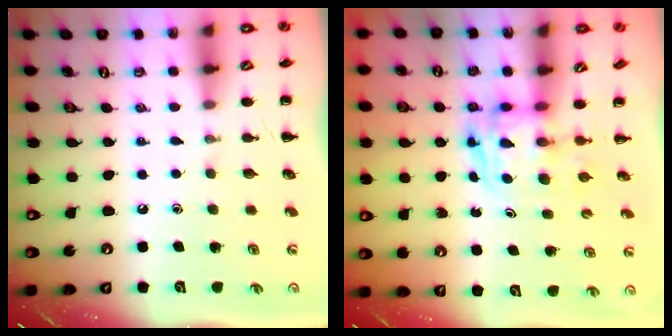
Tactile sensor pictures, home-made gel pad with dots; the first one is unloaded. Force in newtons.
{"total": 2.7, "press": 2.7, "slide": 0.2}